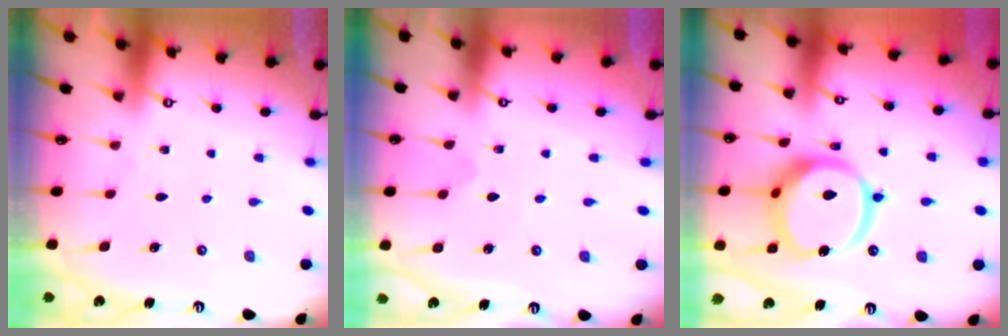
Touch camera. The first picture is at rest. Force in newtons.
{"total": 1.2, "press": 1.1, "slide": 0.2}
{"total": 17.9, "press": 17.7, "slide": 2.3}